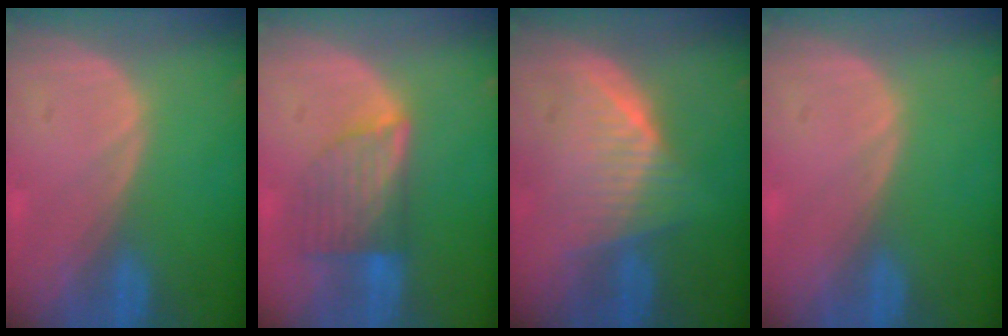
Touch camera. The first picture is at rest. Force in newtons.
{"total": 7.2, "press": 6.3, "slide": 3.4}
{"total": 6.3, "press": 6.1, "slide": 1.6}
{"total": 0.0}